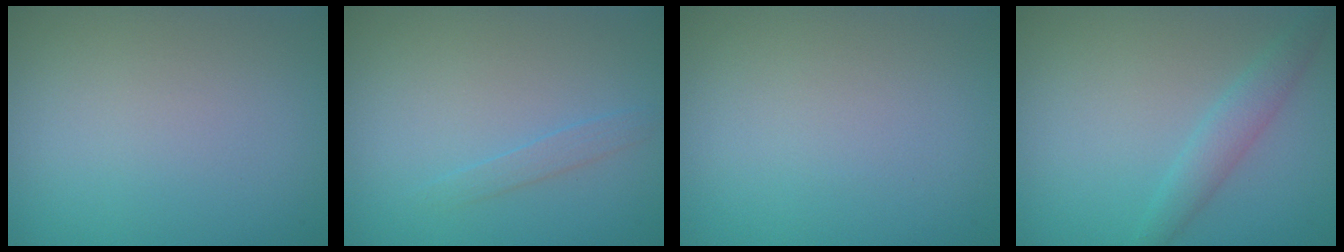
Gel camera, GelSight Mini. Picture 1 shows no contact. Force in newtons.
{"total": 0.9, "press": 0.9, "slide": 0.1}
{"total": 0.0}
{"total": 2.2, "press": 2.2, "slide": 0.1}